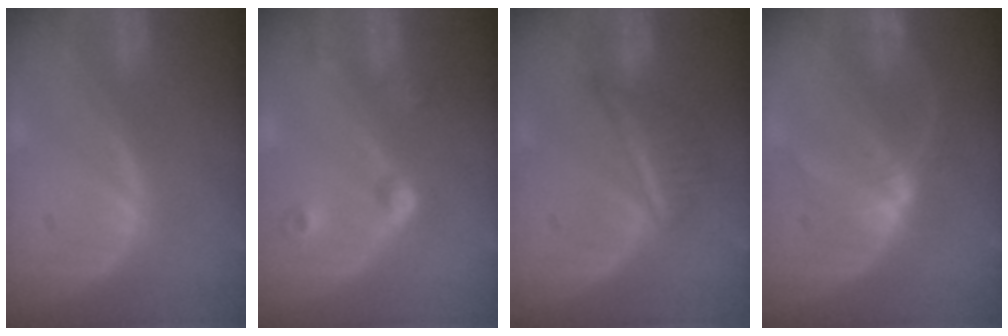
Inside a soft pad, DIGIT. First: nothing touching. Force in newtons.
{"total": 4.5, "press": 4.0, "slide": 2.0}
{"total": 5.6, "press": 5.3, "slide": 1.7}
{"total": 5.3, "press": 5.2, "slide": 0.8}